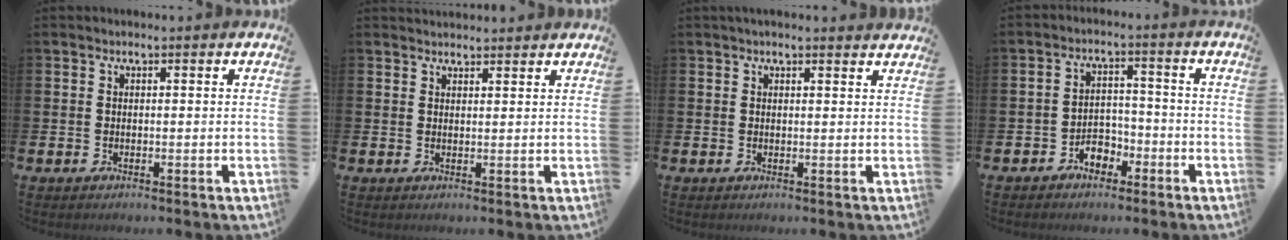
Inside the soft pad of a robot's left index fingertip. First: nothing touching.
{"total": 2.0, "force": [1.9, 0.4, -0.1], "torque": [0.010, -0.009, 0.034]}
{"total": 1.4, "force": [1.4, 0.0, 0.3], "torque": [-0.002, -0.002, 0.024]}
{"total": 3.3, "force": [-2.4, 1.9, 1.2], "torque": [-0.030, 0.010, -0.051]}